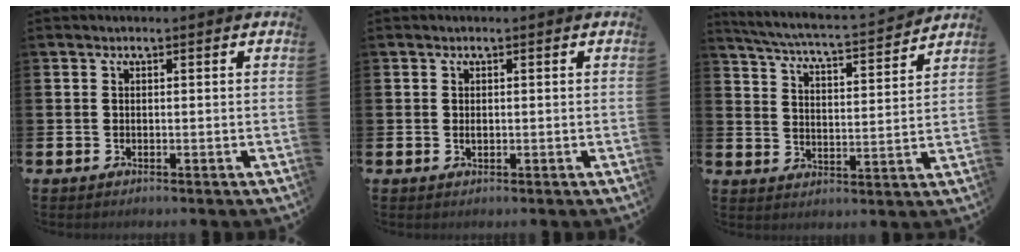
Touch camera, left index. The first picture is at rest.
{"total": 0.7, "force": [0.1, 0.4, 0.6], "torque": [-0.010, 0.002, 0.000]}
{"total": 5.4, "force": [5.2, 0.0, 1.5], "torque": [-0.053, -0.045, 0.085]}